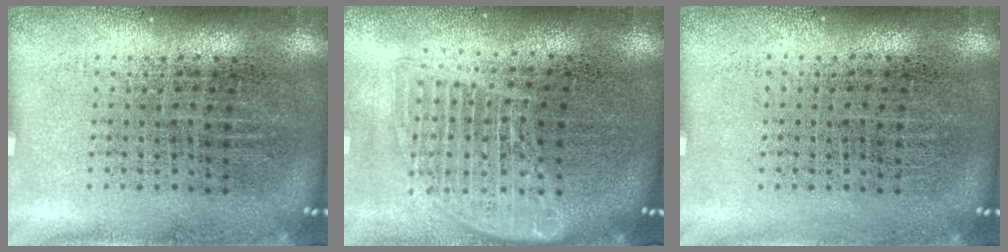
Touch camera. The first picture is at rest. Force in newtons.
{"total": 1.6, "press": 1.4, "slide": 0.8}
{"total": 0.0}